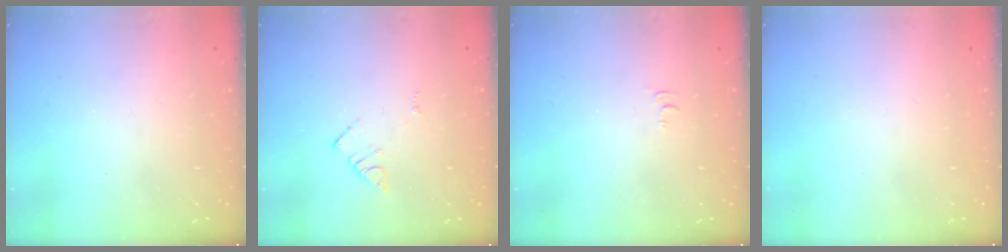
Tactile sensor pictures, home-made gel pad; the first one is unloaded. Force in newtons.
{"total": 3.9, "press": 3.8, "slide": 0.5}
{"total": 3.5, "press": 3.5, "slide": 0.4}
{"total": 1.5, "press": 1.5, "slide": 0.1}